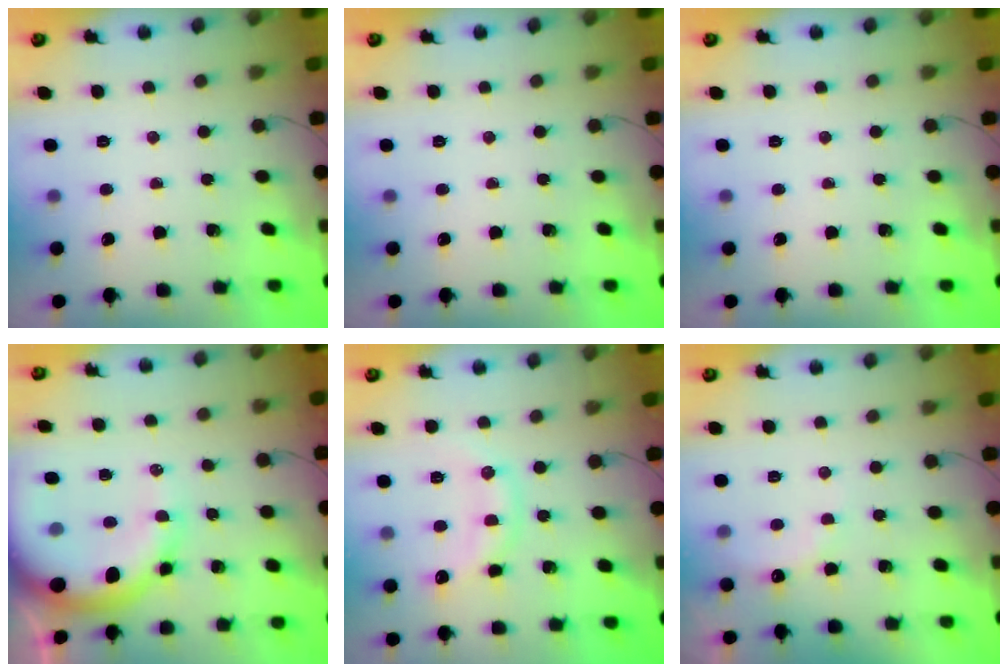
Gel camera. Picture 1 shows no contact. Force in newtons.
{"total": 0.0}
{"total": 0.0}
{"total": 15.4, "press": 15.0, "slide": 3.4}
{"total": 11.9, "press": 11.9, "slide": 0.7}
{"total": 7.4, "press": 7.2, "slide": 1.4}